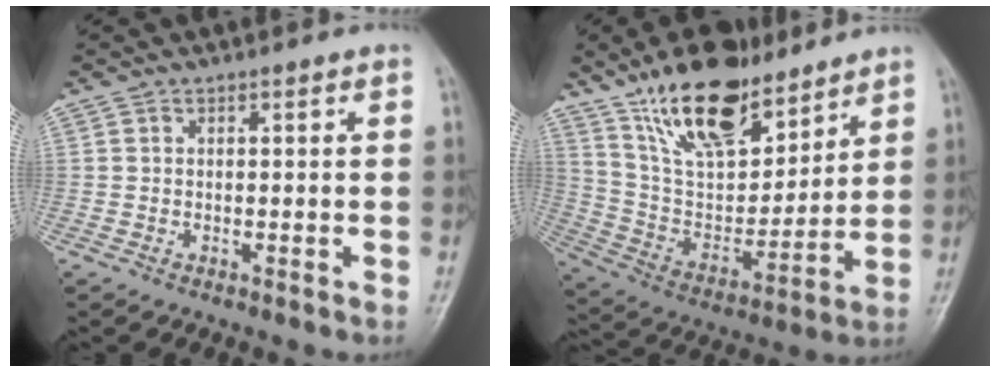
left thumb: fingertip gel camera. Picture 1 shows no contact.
{"total": 20.7, "force": [14.1, 9.2, 12.1], "torque": [-0.158, -0.068, 0.259]}